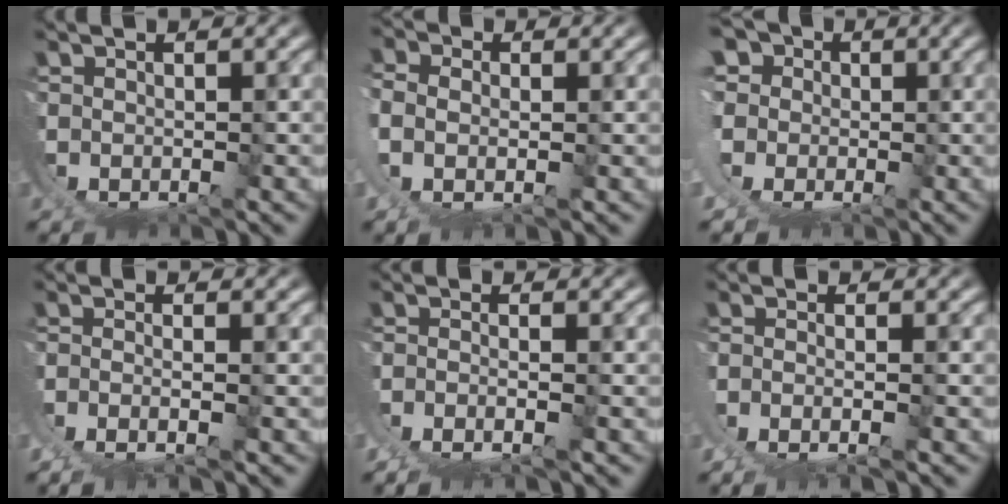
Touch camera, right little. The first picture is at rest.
{"total": 3.2, "force": [1.7, 1.3, 2.3], "torque": [-0.066, -0.006, 0.033]}
{"total": 9.1, "force": [3.3, 7.8, 3.4], "torque": [-0.088, -0.004, 0.035]}
{"total": 2.7, "force": [-0.5, 0.6, 2.6], "torque": [-0.060, -0.017, 0.003]}
{"total": 2.8, "force": [-0.8, 1.0, 2.5], "torque": [-0.056, -0.016, -0.004]}
{"total": 2.2, "force": [-0.3, 0.1, 2.2], "torque": [-0.046, -0.013, 0.003]}